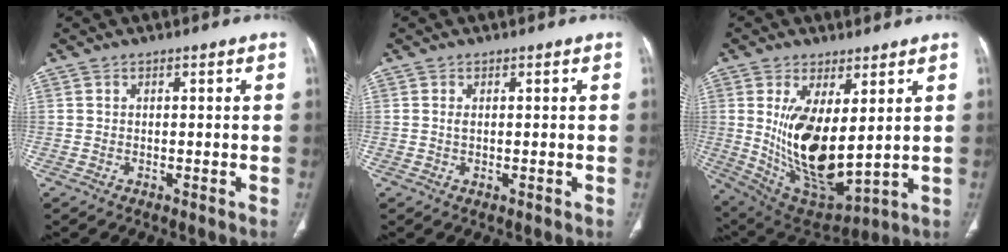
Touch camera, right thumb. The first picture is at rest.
{"total": 0.9, "force": [0.1, 0.3, 0.8], "torque": [-0.022, -0.004, 0.005]}
{"total": 16.8, "force": [2.5, 7.4, 14.9], "torque": [-0.260, -0.035, 0.074]}